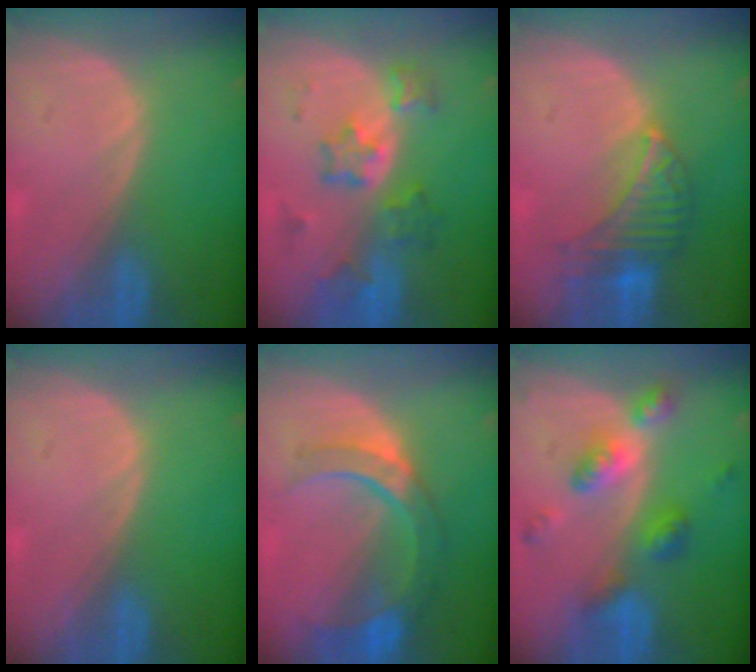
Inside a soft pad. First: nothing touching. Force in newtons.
{"total": 6.8, "press": 6.6, "slide": 1.5}
{"total": 7.1, "press": 6.7, "slide": 2.4}
{"total": 0.0}
{"total": 8.7, "press": 8.0, "slide": 3.2}
{"total": 7.1, "press": 7.0, "slide": 0.6}